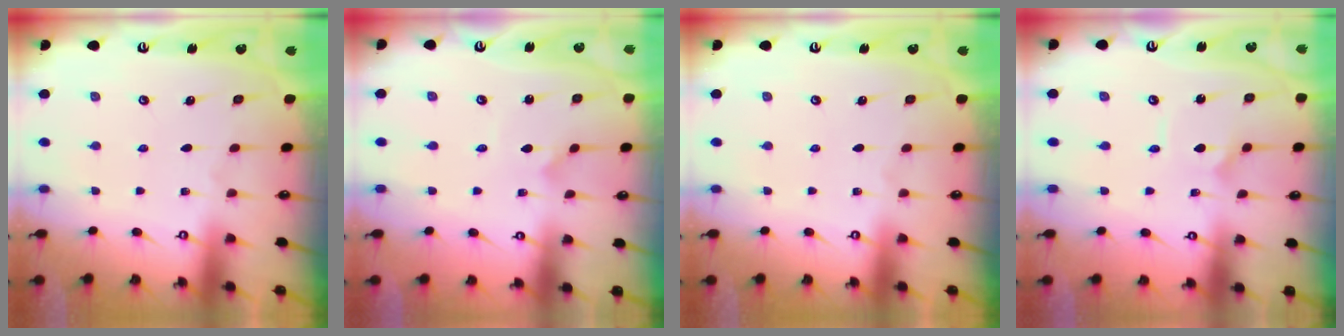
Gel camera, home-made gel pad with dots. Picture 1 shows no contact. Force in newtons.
{"total": 0.7, "press": 0.7, "slide": 0.1}
{"total": 0.0}
{"total": 2.6, "press": 2.5, "slide": 0.3}